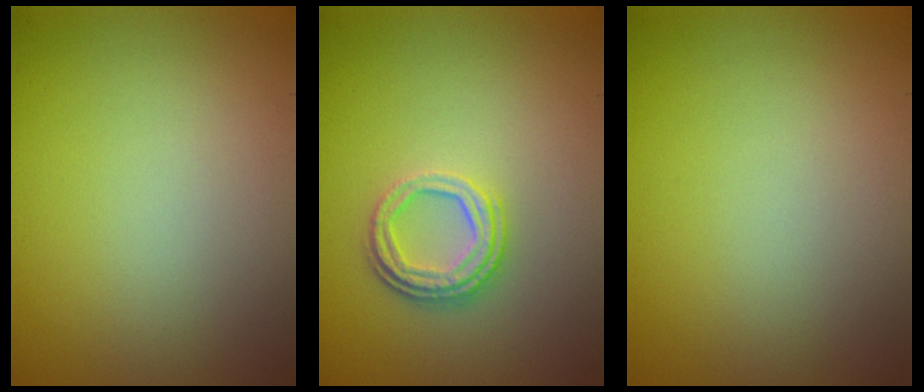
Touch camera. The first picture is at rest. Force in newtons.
{"total": 3.3, "press": 2.4, "slide": 2.3}
{"total": 0.0}